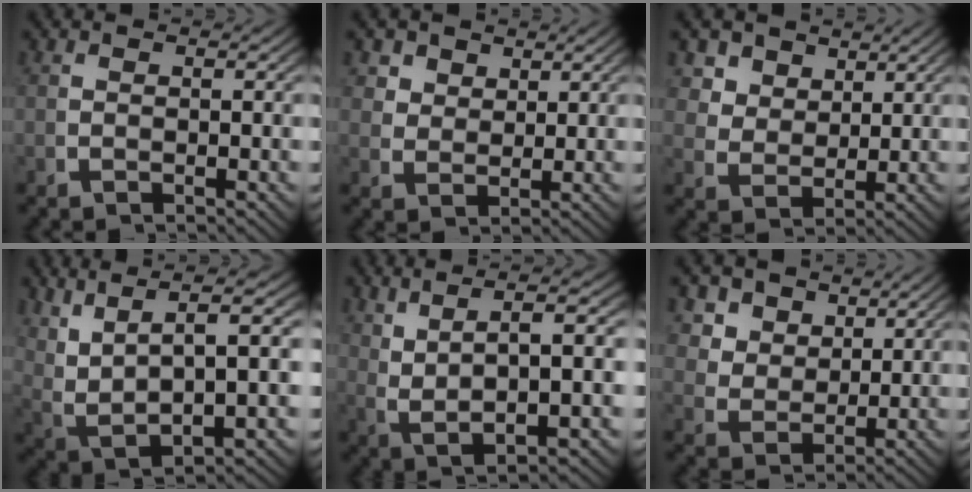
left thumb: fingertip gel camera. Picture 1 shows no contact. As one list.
[{"total": 3.8, "force": [2.4, 2.5, 1.5], "torque": [-0.033, -0.014, 0.052]}, {"total": 5.2, "force": [2.6, 3.8, 2.5], "torque": [-0.057, -0.022, 0.056]}, {"total": 11.2, "force": [3.0, 6.4, 8.7], "torque": [-0.175, -0.003, 0.061]}, {"total": 8.2, "force": [1.7, 3.5, 7.2], "torque": [-0.134, 0.001, 0.044]}, {"total": 5.8, "force": [2.5, 4.4, 2.9], "torque": [-0.070, -0.026, 0.055]}]